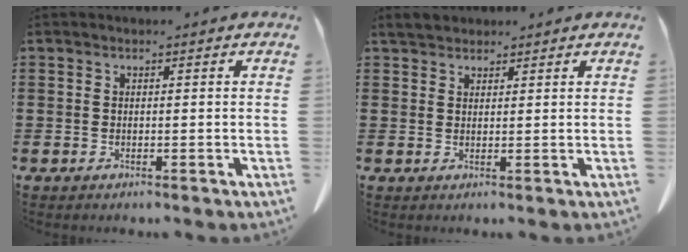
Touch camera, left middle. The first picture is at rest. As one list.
[{"total": 2.4, "force": [2.2, 0.9, 0.5], "torque": [-0.015, 0.005, 0.043]}]